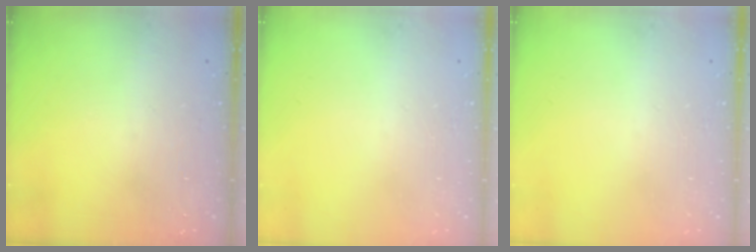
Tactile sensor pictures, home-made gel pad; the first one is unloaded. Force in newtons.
{"total": 0.0}
{"total": 0.0}